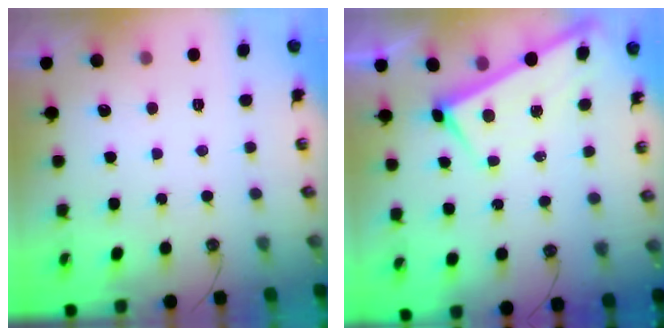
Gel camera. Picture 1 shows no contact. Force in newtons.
{"total": 1.7, "press": 1.7, "slide": 0.1}